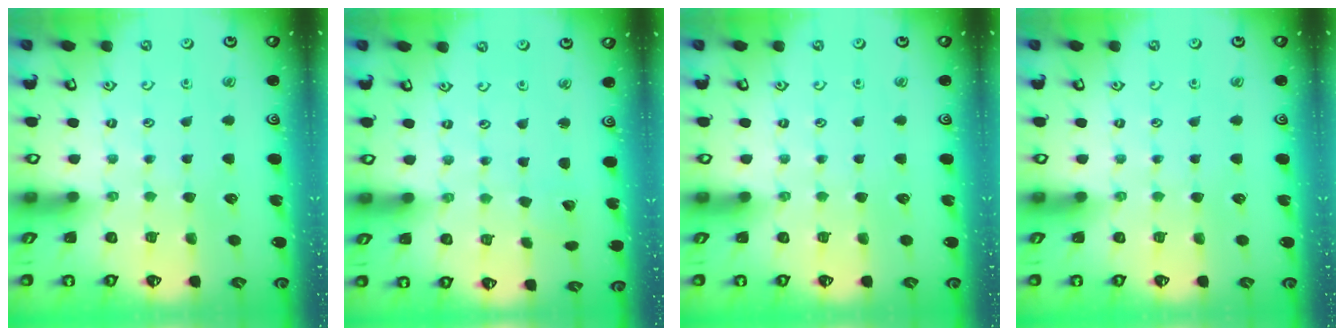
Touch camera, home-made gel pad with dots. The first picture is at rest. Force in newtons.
{"total": 1.1, "press": 1.1, "slide": 0.1}
{"total": 0.0}
{"total": 0.0}